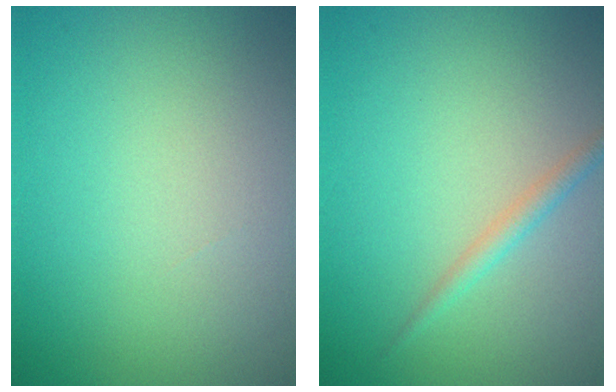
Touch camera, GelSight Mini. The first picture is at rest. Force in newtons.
{"total": 1.4, "press": 1.4, "slide": 0.1}